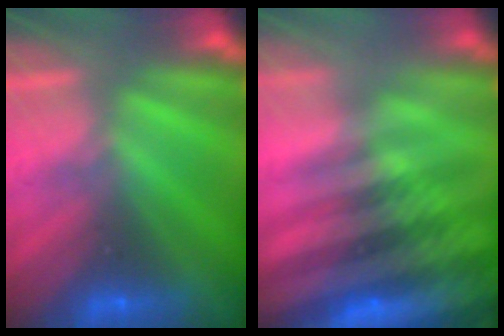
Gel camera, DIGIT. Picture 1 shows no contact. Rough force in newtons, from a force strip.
{"total": 8.9}